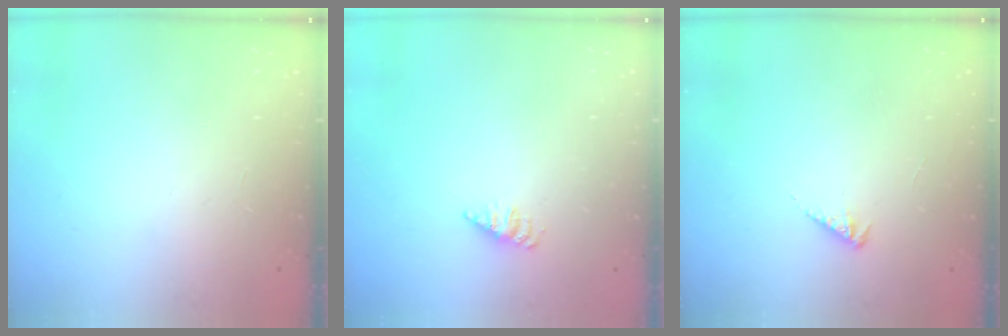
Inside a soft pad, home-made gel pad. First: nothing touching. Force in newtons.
{"total": 2.6, "press": 2.6, "slide": 0.4}
{"total": 2.3, "press": 2.3, "slide": 0.5}